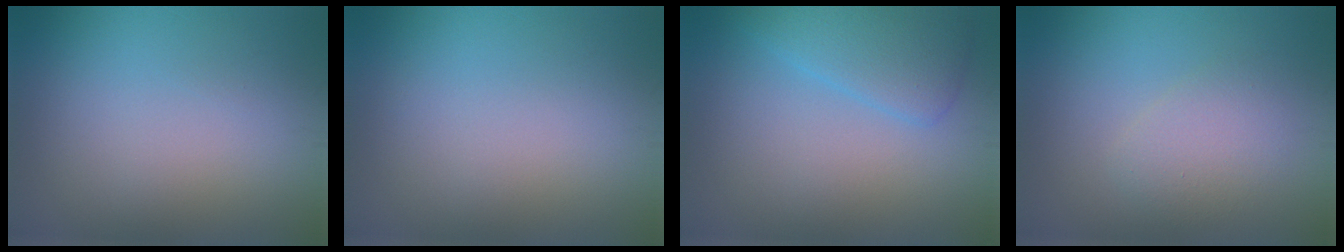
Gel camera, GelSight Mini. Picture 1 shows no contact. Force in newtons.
{"total": 0.0}
{"total": 3.5, "press": 3.5, "slide": 0.1}
{"total": 2.4, "press": 2.4, "slide": 0.1}